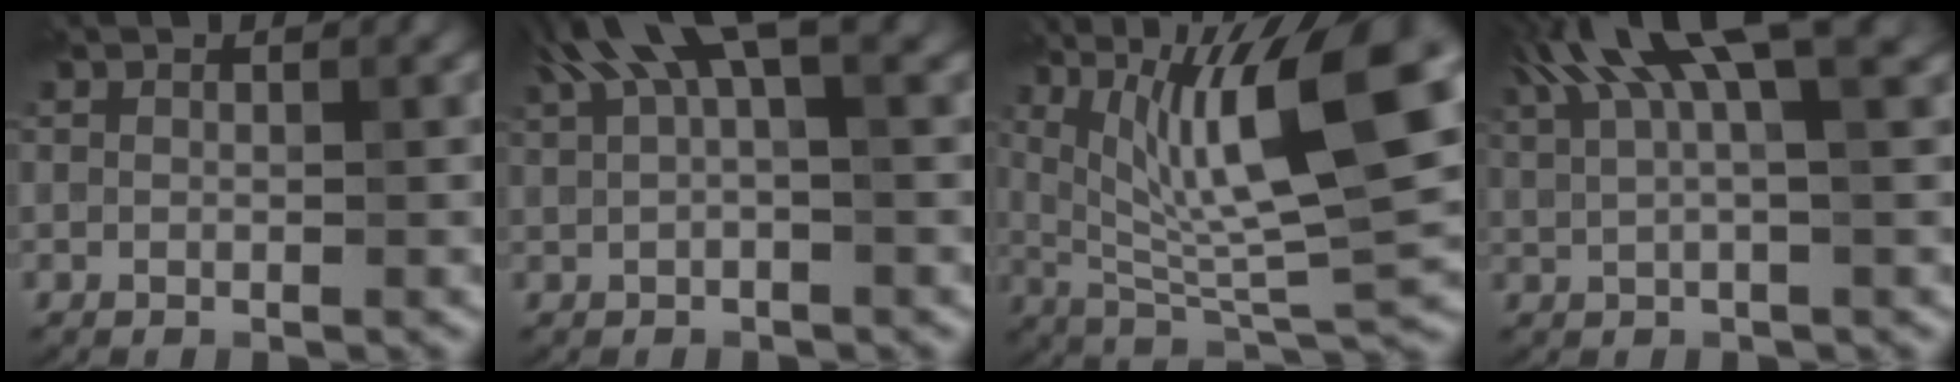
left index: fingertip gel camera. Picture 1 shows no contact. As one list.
[{"total": 6.1, "force": [3.3, 1.5, 4.9], "torque": [-0.085, 0.018, 0.055]}, {"total": 12.8, "force": [3.8, 3.4, 11.7], "torque": [-0.194, 0.004, 0.071]}, {"total": 8.1, "force": [4.0, 1.9, 6.8], "torque": [-0.114, 0.021, 0.071]}]